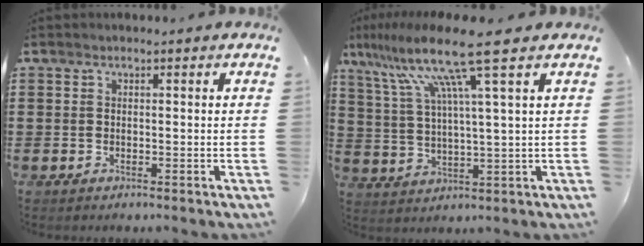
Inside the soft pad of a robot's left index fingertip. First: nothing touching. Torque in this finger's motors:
{"motor_torque": [1.05, -1.08, 1.06, 0.21]}